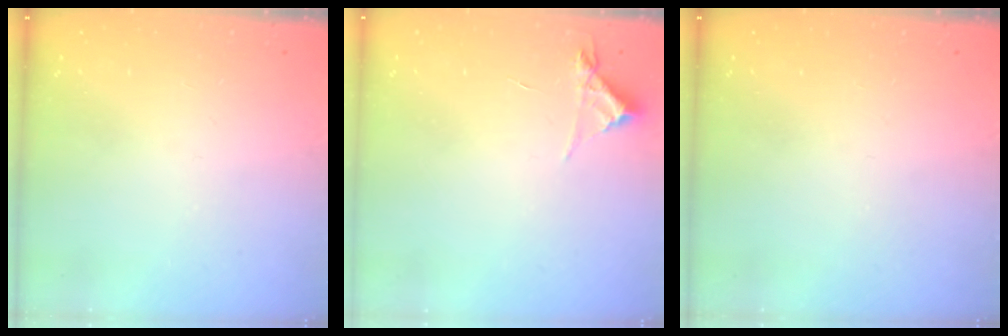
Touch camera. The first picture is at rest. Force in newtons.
{"total": 3.0, "press": 3.0, "slide": 0.3}
{"total": 0.0}